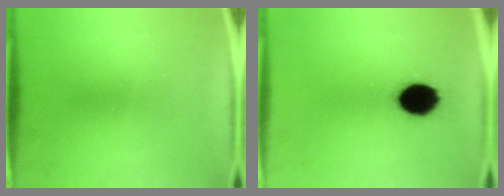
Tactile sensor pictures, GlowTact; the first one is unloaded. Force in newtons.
{"total": 10.8}